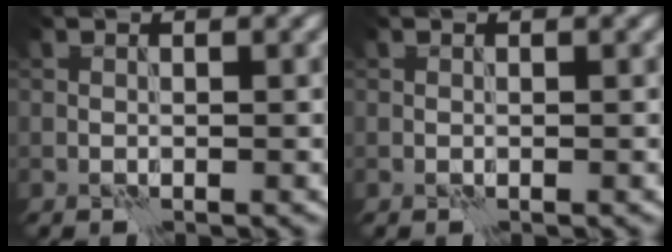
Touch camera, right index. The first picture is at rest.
{"total": 0.0}